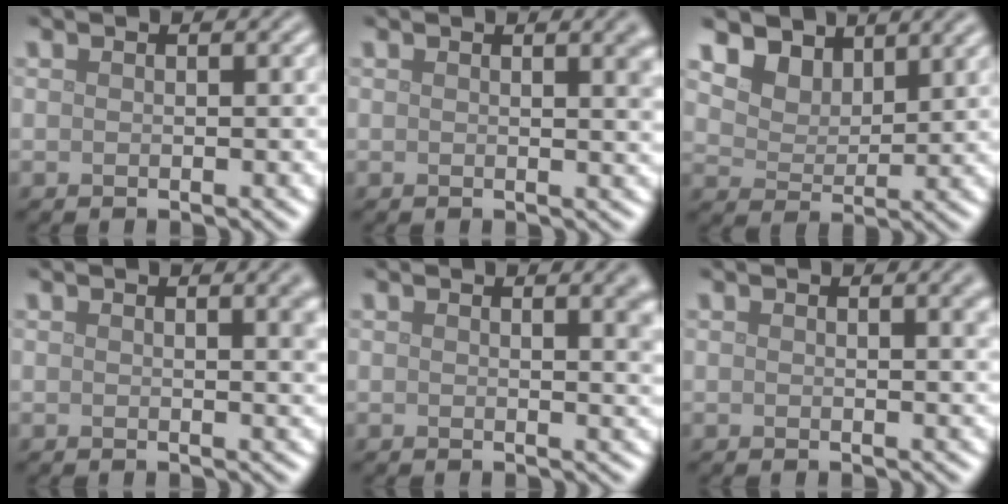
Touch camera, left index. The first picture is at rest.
{"total": 2.9, "force": [1.2, 1.0, 2.4], "torque": [-0.014, 0.007, 0.013]}
{"total": 5.8, "force": [4.4, 3.1, 2.1], "torque": [-0.064, -0.013, 0.079]}
{"total": 3.0, "force": [1.1, 1.0, 2.5], "torque": [-0.018, 0.007, 0.012]}
{"total": 3.1, "force": [1.4, 1.2, 2.6], "torque": [-0.017, 0.004, 0.016]}
{"total": 2.1, "force": [0.9, 0.7, 1.8], "torque": [-0.009, 0.006, 0.010]}